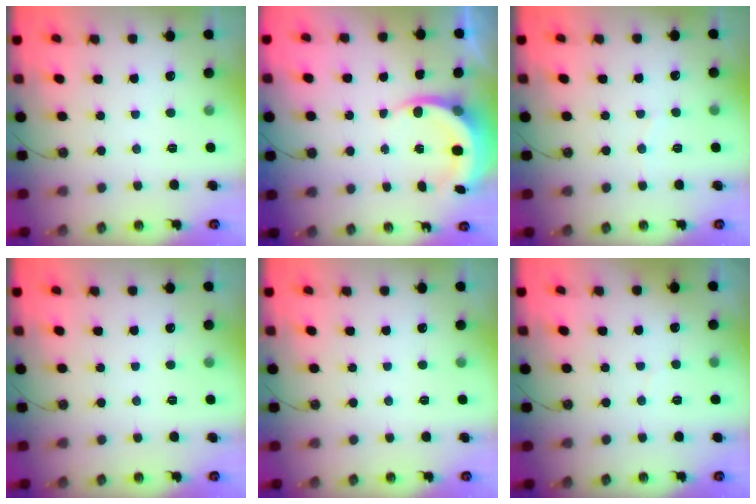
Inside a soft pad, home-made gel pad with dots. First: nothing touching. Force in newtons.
{"total": 5.6, "press": 5.5, "slide": 1.2}
{"total": 2.7, "press": 2.7, "slide": 0.3}
{"total": 0.0}
{"total": 0.0}
{"total": 1.7, "press": 1.7, "slide": 0.1}